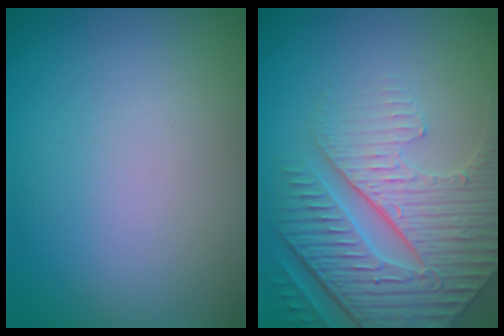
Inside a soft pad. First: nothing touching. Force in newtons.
{"total": 6.6, "press": 5.5, "slide": 3.7}